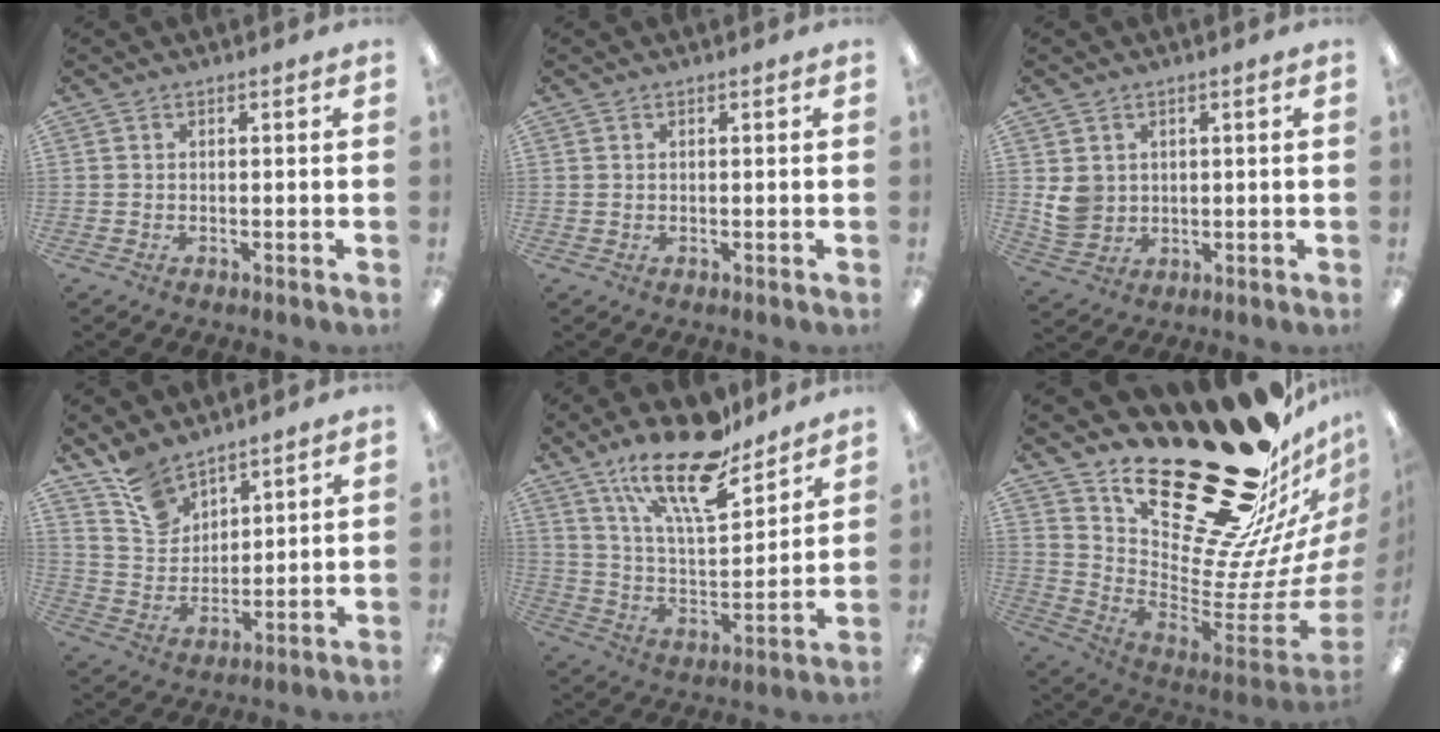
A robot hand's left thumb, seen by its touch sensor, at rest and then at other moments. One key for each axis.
{"total": 0.6, "fx": 0.4, "fy": 0.4, "fz": -0.2, "tx": 0.003, "ty": 0.002, "tz": 0.008}
{"total": 6.1, "fx": 1.4, "fy": 5.7, "fz": 1.9, "tx": -0.038, "ty": 0.006, "tz": 0.031}
{"total": 10.2, "fx": 8.3, "fy": 5.4, "fz": 2.3, "tx": -0.066, "ty": -0.045, "tz": 0.165}
{"total": 20.0, "fx": 14.9, "fy": 6.9, "fz": 11.5, "tx": -0.199, "ty": -0.092, "tz": 0.255}
{"total": 34.8, "fx": 24.3, "fy": 13.9, "fz": 20.8, "tx": -0.204, "ty": -0.219, "tz": 0.456}